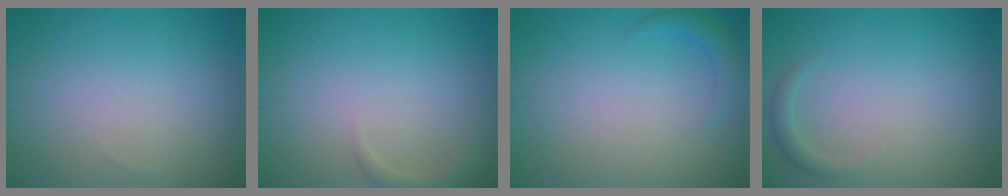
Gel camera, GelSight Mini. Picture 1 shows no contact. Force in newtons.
{"total": 1.5, "press": 1.5, "slide": 0.2}
{"total": 1.6, "press": 1.6, "slide": 0.2}
{"total": 1.1, "press": 1.1, "slide": 0.2}